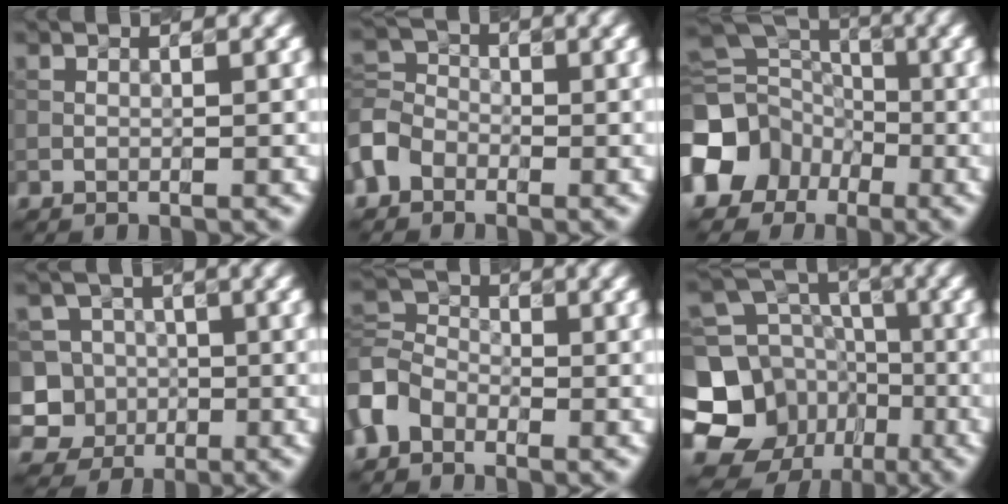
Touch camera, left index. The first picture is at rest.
{"total": 3.9, "force": [-2.2, 2.9, 1.4], "torque": [-0.032, 0.008, -0.060]}
{"total": 11.8, "force": [-5.4, 9.8, 3.7], "torque": [-0.089, -0.023, -0.105]}
{"total": 7.4, "force": [-2.1, 6.9, 1.9], "torque": [-0.029, 0.014, -0.064]}
{"total": 3.4, "force": [-1.8, 2.4, 1.4], "torque": [-0.030, 0.009, -0.054]}
{"total": 11.5, "force": [-4.5, 9.7, 4.4], "torque": [-0.102, -0.001, -0.089]}